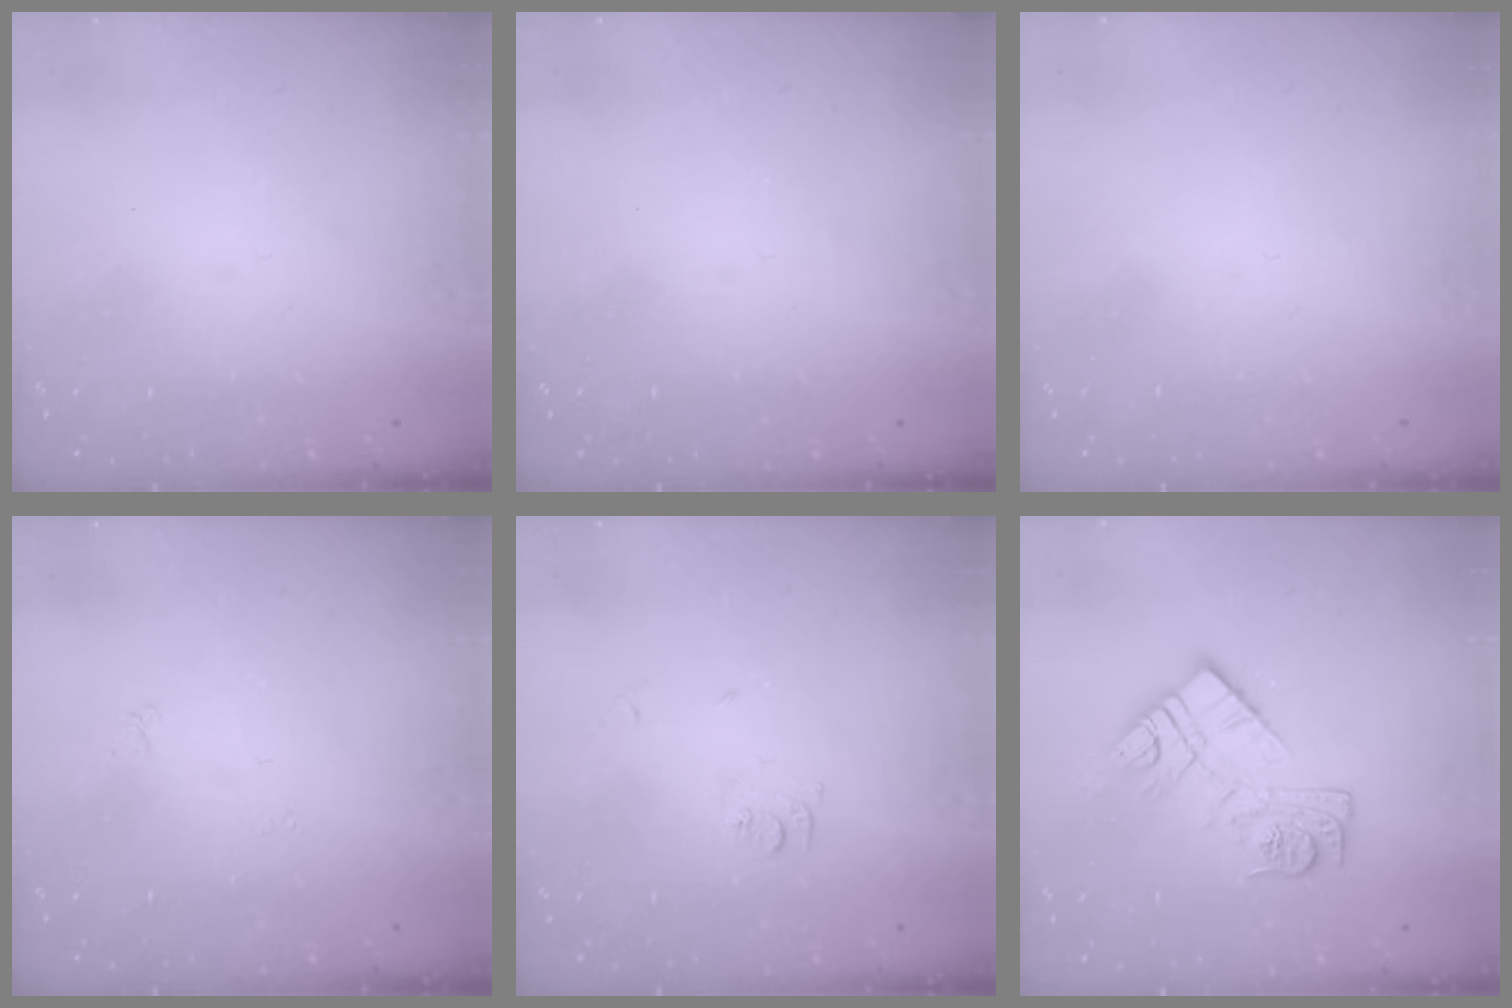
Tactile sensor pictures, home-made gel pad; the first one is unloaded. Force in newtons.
{"total": 0.0}
{"total": 1.5, "press": 1.5, "slide": 0.1}
{"total": 3.3, "press": 3.3, "slide": 0.5}
{"total": 5.7, "press": 5.7, "slide": 0.6}
{"total": 12.0, "press": 12.0, "slide": 0.9}